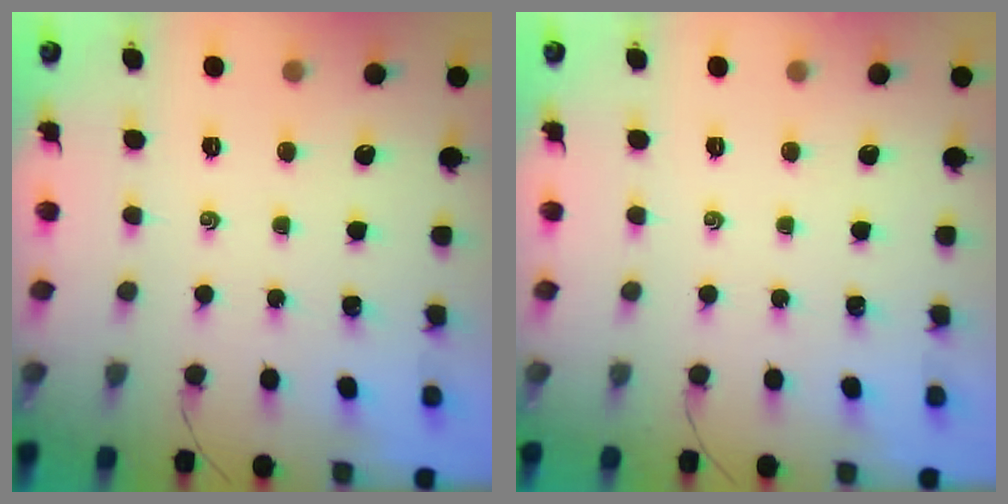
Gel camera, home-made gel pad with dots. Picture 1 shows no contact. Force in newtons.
{"total": 0.0}